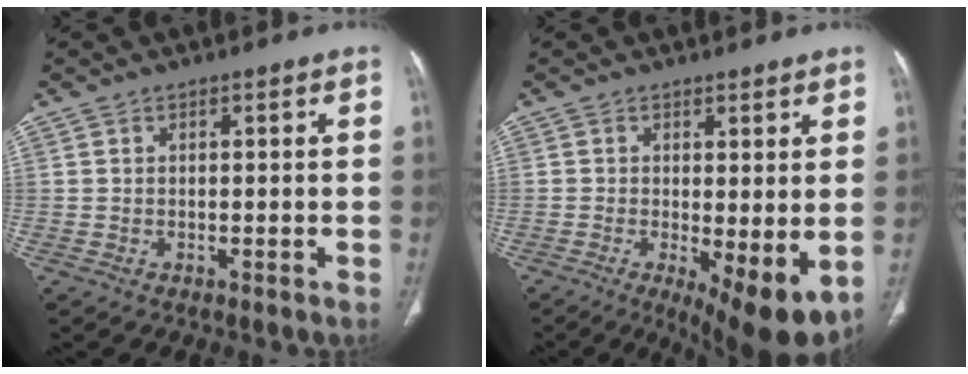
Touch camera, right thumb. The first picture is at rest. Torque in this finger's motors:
{"motor_torque": [-0.09, 0.40, -0.21, -0.04, 0.04]}